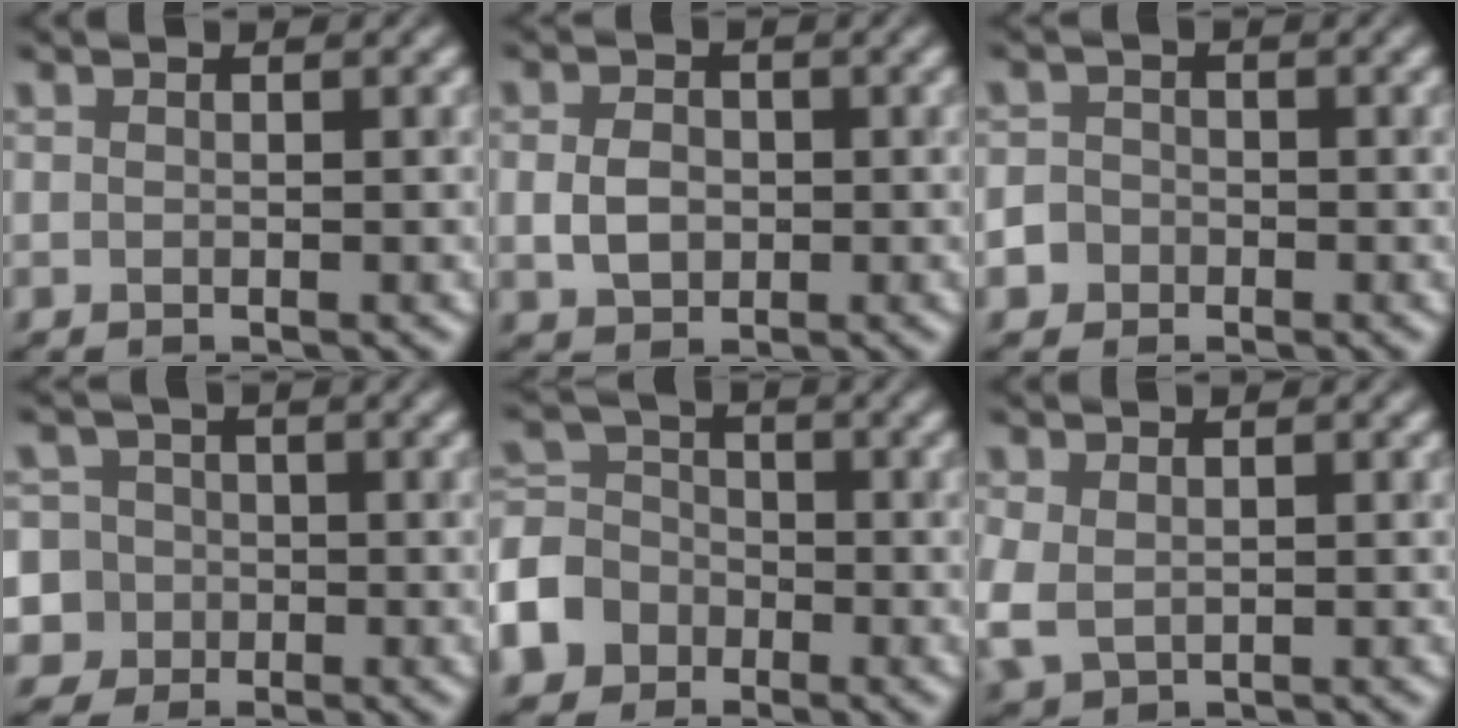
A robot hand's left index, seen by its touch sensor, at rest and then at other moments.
{"total": 3.0, "force": [-0.2, 2.3, 1.9], "torque": [-0.038, -0.002, -0.008]}
{"total": 3.2, "force": [-1.4, 2.8, 0.6], "torque": [0.011, 0.002, -0.039]}
{"total": 7.8, "force": [-1.8, 7.4, 1.8], "torque": [-0.045, 0.010, -0.066]}
{"total": 7.6, "force": [-3.8, 6.2, 2.2], "torque": [-0.049, -0.010, -0.092]}
{"total": 3.4, "force": [-0.2, 2.6, 2.3], "torque": [-0.066, -0.008, -0.001]}